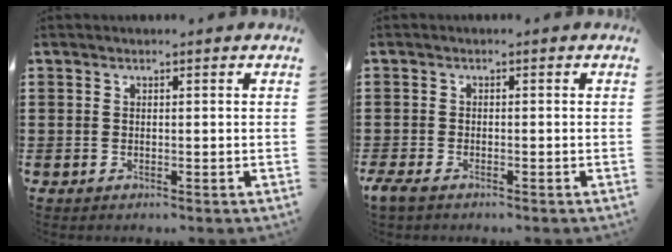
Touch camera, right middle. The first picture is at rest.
{"total": 1.8, "force": [-1.4, 0.6, 1.0], "torque": [-0.042, -0.006, -0.035]}